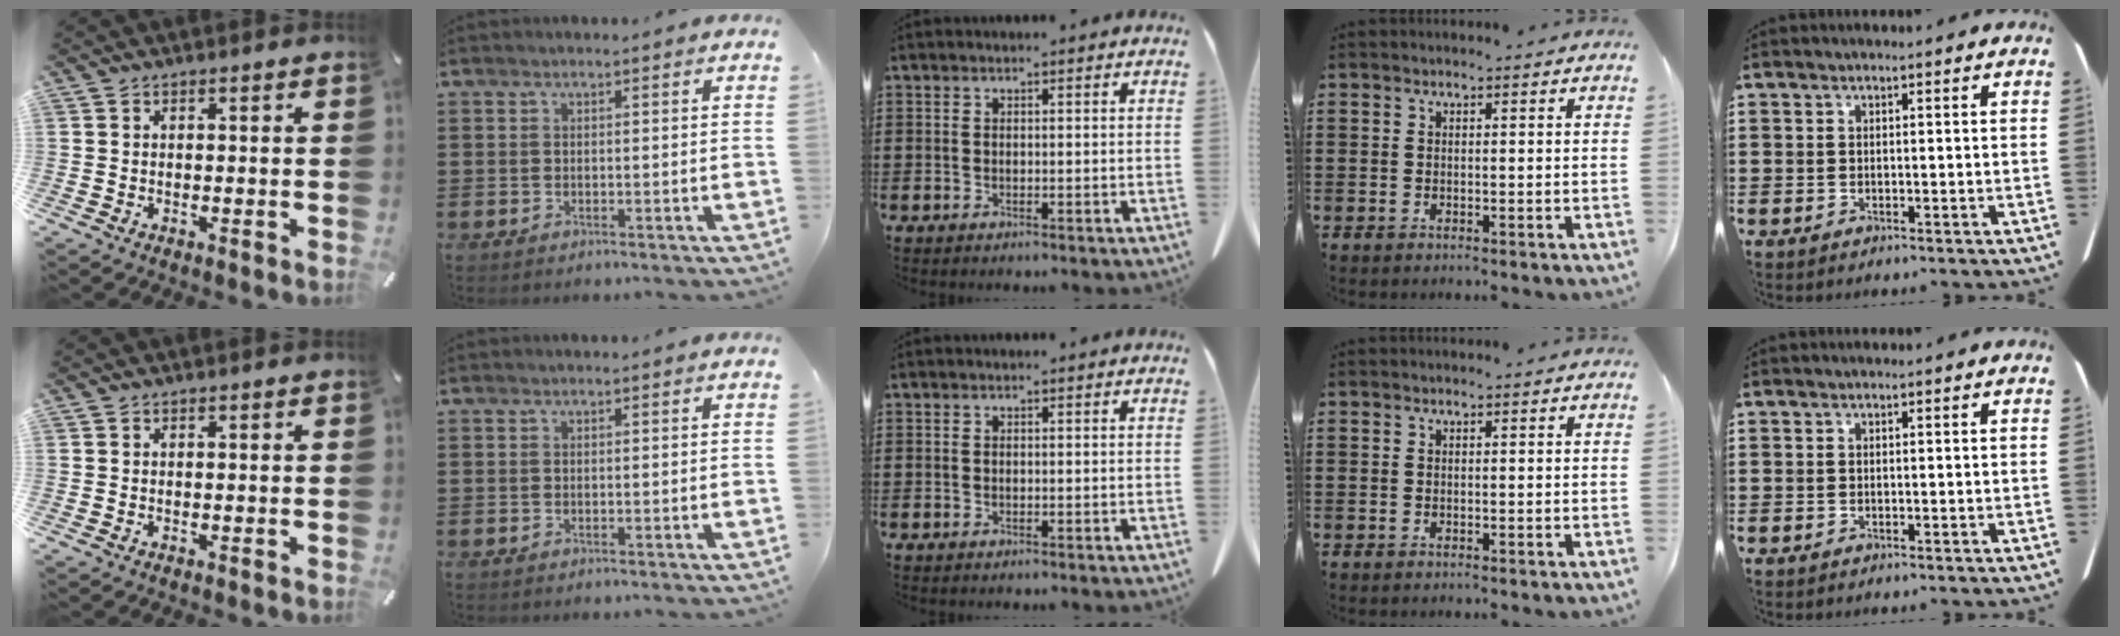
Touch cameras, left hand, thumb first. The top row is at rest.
{}